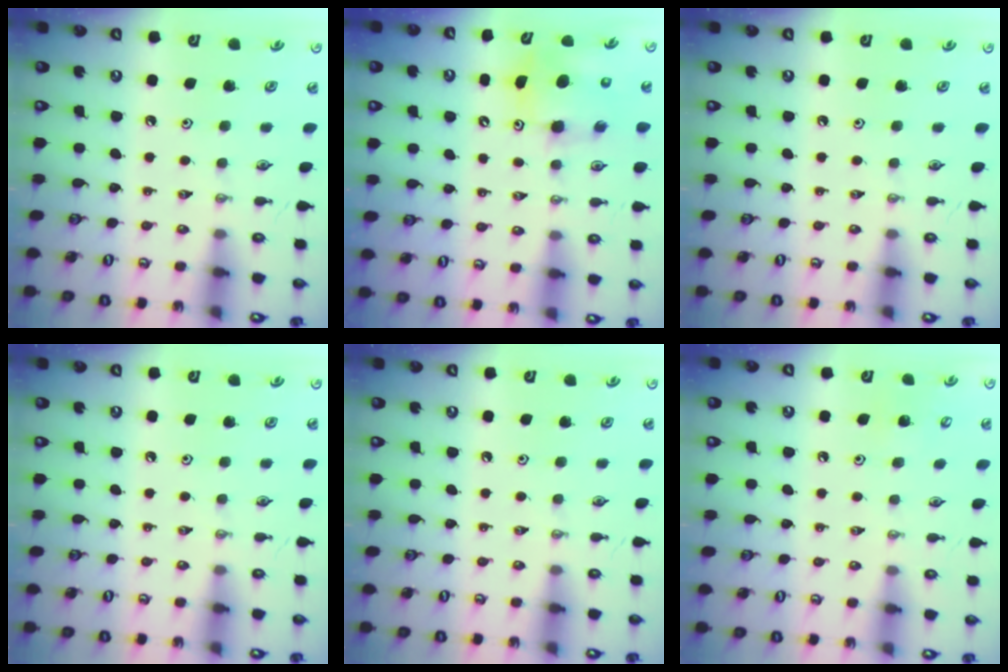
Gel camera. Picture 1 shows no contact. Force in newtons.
{"total": 8.0, "press": 7.8, "slide": 2.0}
{"total": 0.0}
{"total": 0.0}
{"total": 0.0}
{"total": 5.1, "press": 5.1, "slide": 0.6}